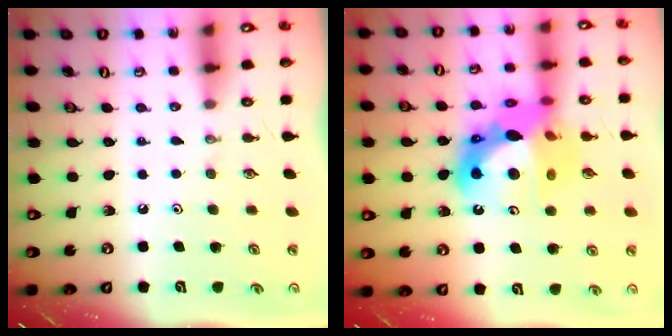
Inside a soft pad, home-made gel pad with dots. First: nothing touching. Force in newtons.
{"total": 19.3, "press": 19.2, "slide": 1.8}